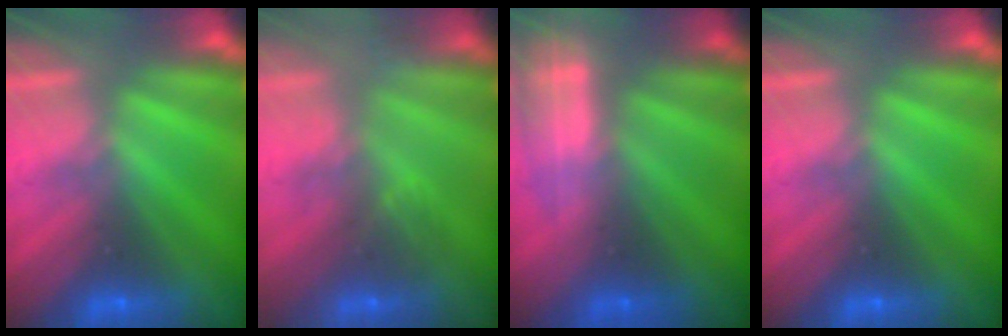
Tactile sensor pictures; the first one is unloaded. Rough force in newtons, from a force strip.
{"total": 2.8}
{"total": 2.4}
{"total": 0.0}